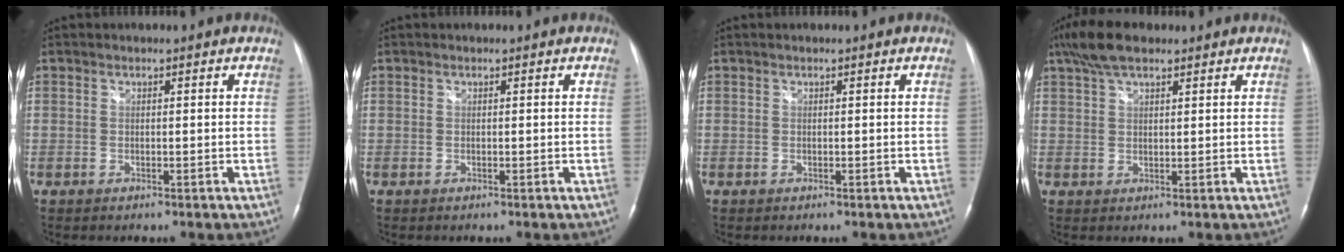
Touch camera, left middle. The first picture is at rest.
{"total": 0.0}
{"total": 0.0}
{"total": 6.5, "force": [4.7, 2.2, 3.9], "torque": [-0.085, 0.022, 0.088]}